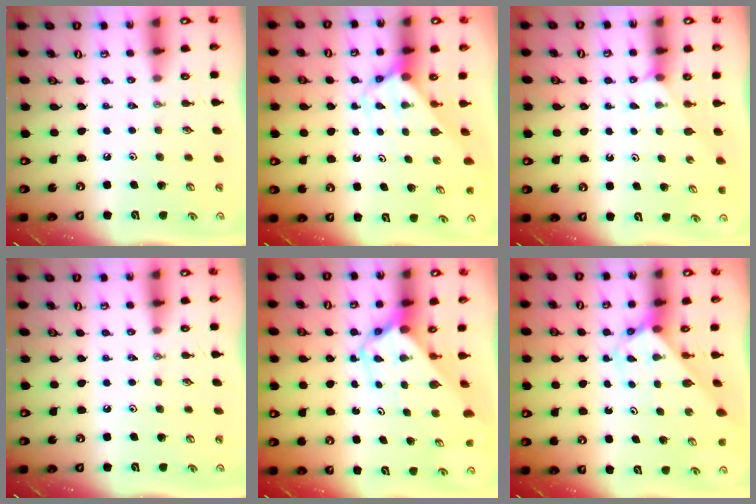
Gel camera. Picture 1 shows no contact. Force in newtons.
{"total": 2.7, "press": 2.7, "slide": 0.2}
{"total": 2.2, "press": 2.2, "slide": 0.4}
{"total": 0.0}
{"total": 3.9, "press": 3.9, "slide": 0.3}
{"total": 2.7, "press": 2.7, "slide": 0.2}